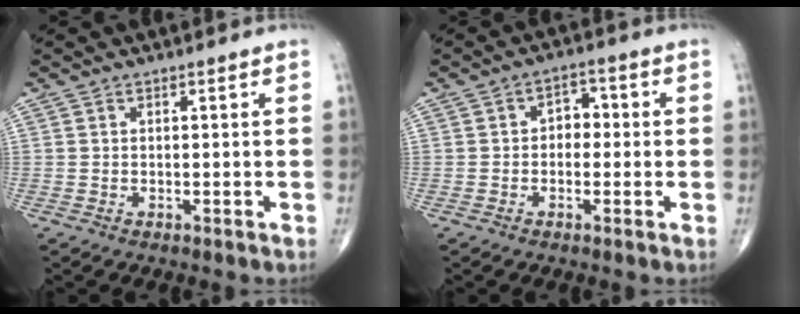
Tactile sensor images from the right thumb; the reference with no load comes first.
{"total": 4.2, "force": [0.0, 3.0, 2.9], "torque": [-0.019, 0.016, -0.008]}